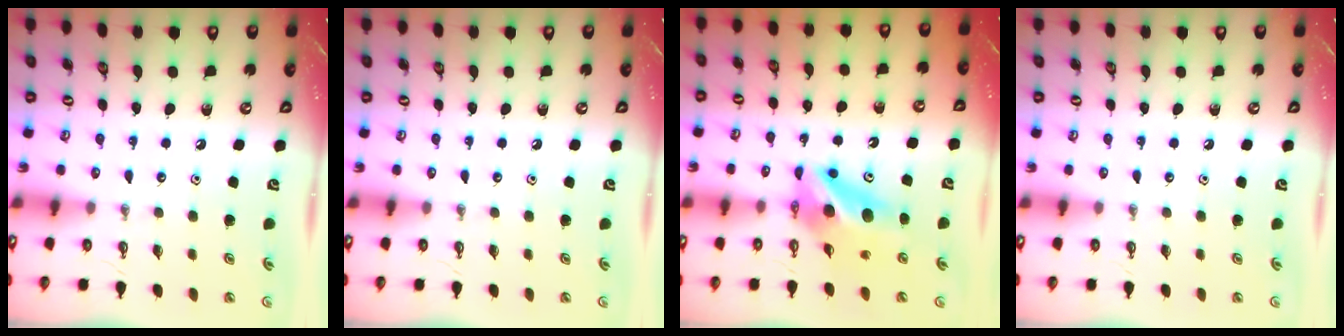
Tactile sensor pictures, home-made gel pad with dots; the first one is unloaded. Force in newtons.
{"total": 0.0}
{"total": 11.0, "press": 10.9, "slide": 1.3}
{"total": 1.0, "press": 0.0, "slide": 1.0}